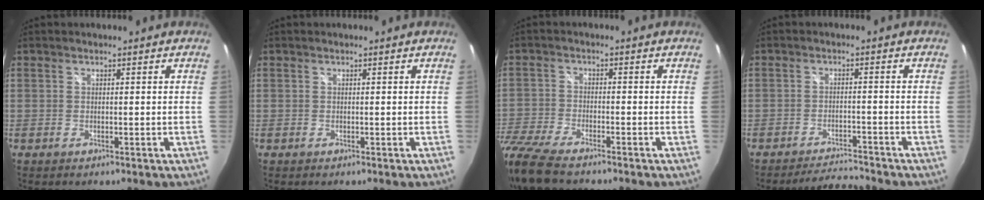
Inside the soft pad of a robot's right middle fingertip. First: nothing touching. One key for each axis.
{"total": 0.0}
{"total": 13.0, "fx": -10.7, "fy": 3.3, "fz": 6.5, "tx": -0.171, "ty": -0.035, "tz": -0.208}
{"total": 5.0, "fx": -4.9, "fy": -0.2, "fz": 0.7, "tx": -0.028, "ty": 0.004, "tz": -0.081}